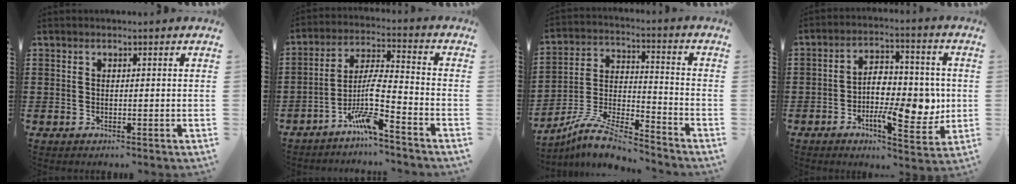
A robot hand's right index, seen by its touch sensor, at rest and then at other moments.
{"total": 8.4, "force": [-5.6, 0.8, 6.3], "torque": [-0.139, -0.009, -0.113]}
{"total": 8.8, "force": [-8.1, 0.6, 3.4], "torque": [-0.075, 0.004, -0.163]}
{"total": 10.6, "force": [-1.7, 4.9, 9.3], "torque": [-0.139, 0.005, -0.030]}